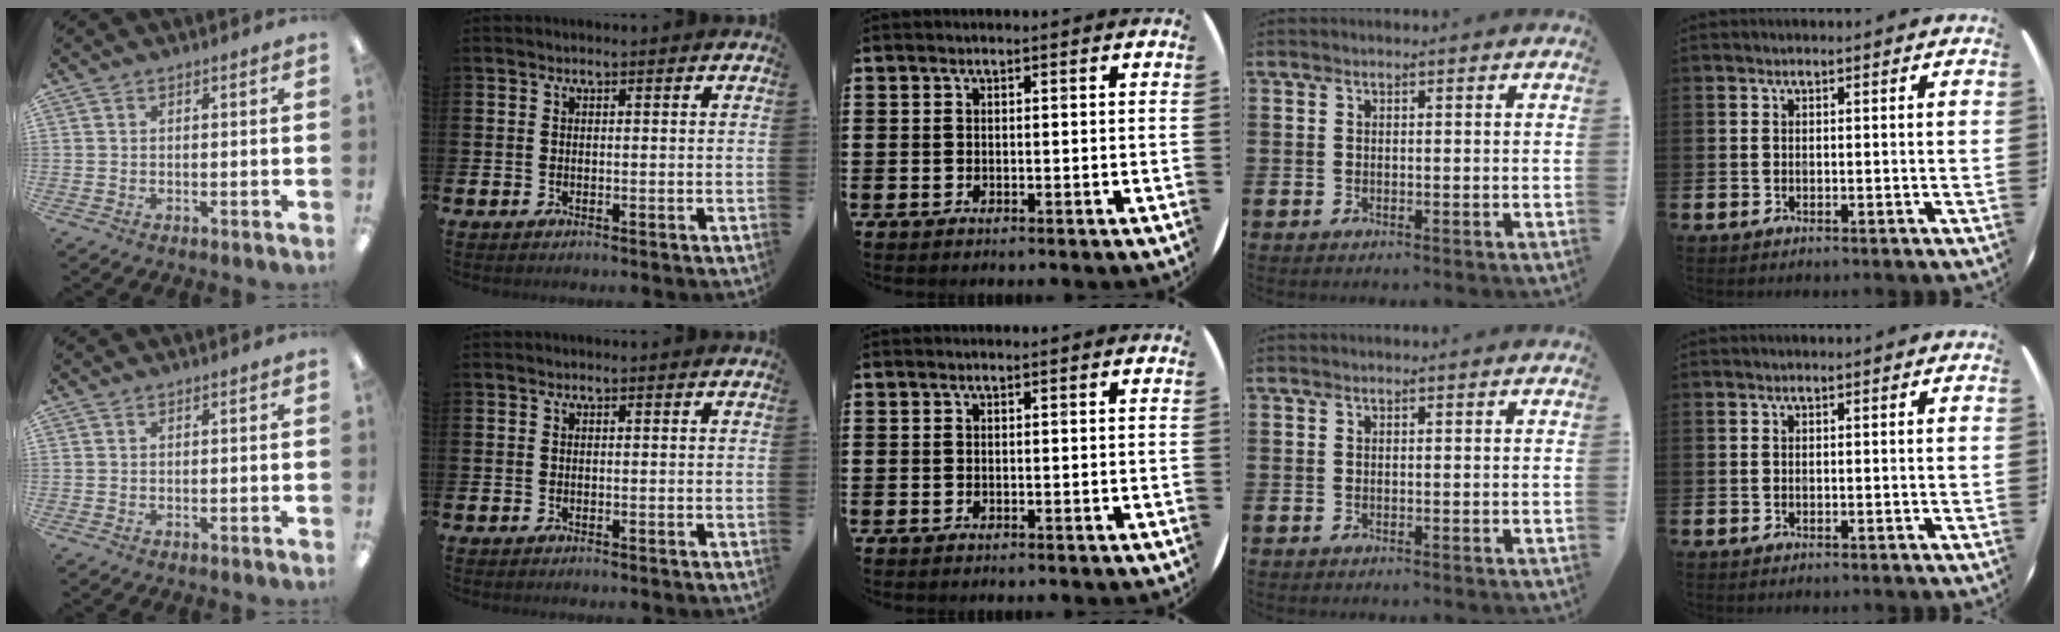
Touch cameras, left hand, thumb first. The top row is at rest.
{}